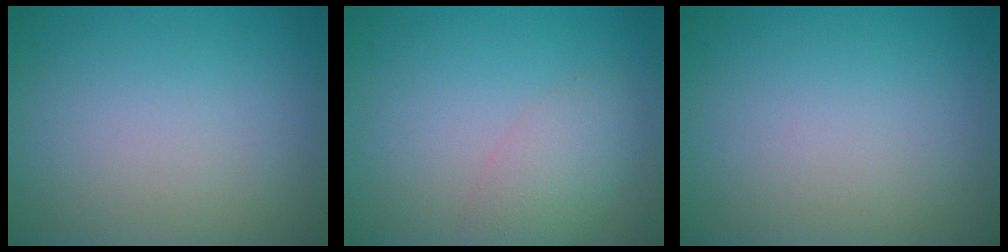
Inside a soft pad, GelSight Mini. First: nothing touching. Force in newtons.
{"total": 3.0, "press": 3.0, "slide": 0.1}
{"total": 0.0}